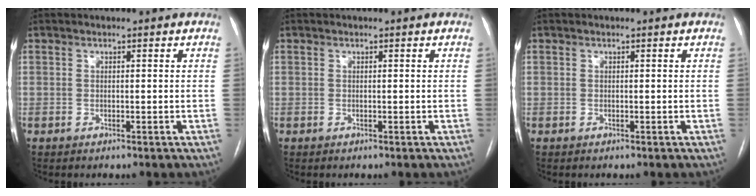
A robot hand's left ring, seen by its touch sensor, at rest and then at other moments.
{"total": 0.0}
{"total": 0.0}